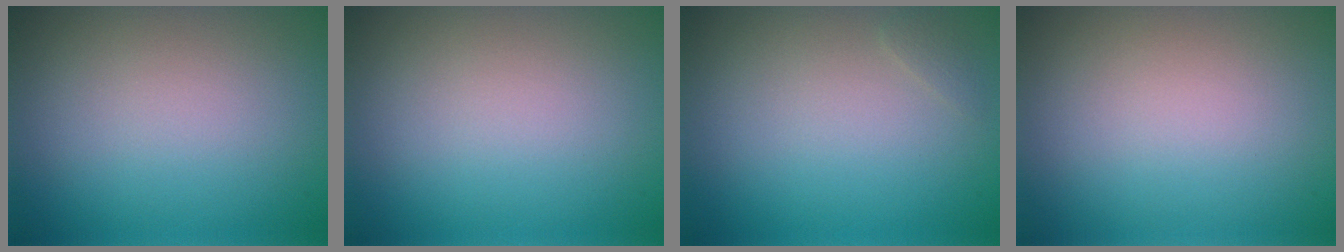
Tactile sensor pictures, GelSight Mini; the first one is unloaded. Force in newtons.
{"total": 0.0}
{"total": 0.5, "press": 0.5, "slide": 0.0}
{"total": 0.0}